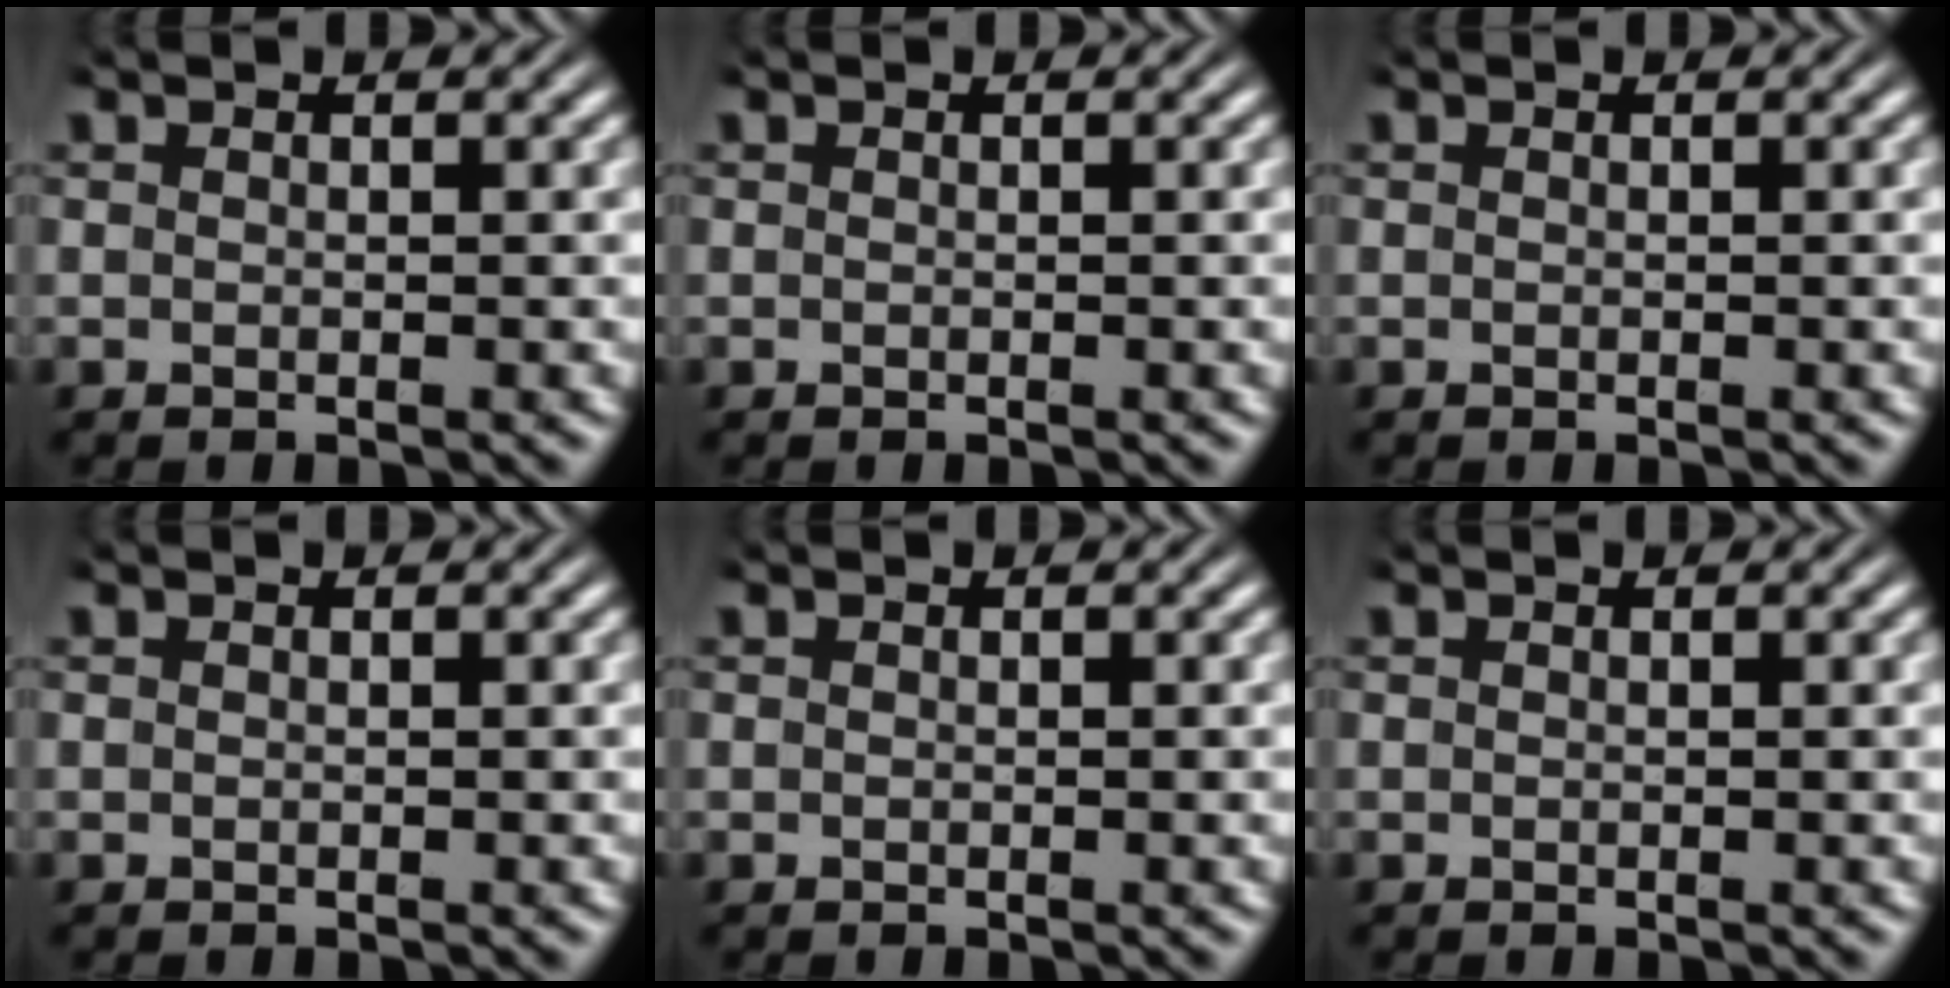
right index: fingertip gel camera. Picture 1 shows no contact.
{"total": 0.0}
{"total": 0.0}
{"total": 0.0}
{"total": 0.0}
{"total": 0.0}